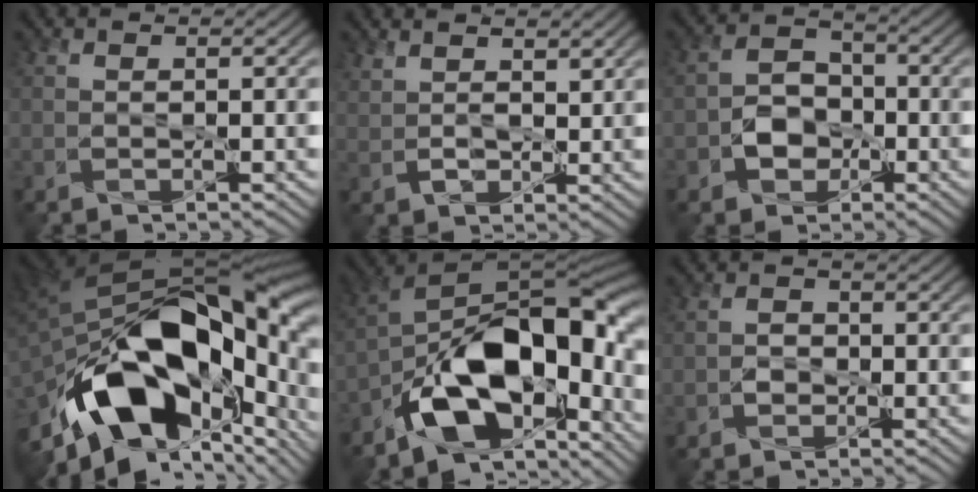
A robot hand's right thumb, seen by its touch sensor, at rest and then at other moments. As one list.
[{"total": 3.7, "force": [2.4, 2.0, 2.1], "torque": [-0.052, -0.002, 0.051]}, {"total": 4.6, "force": [-1.7, 3.7, 2.1], "torque": [-0.030, 0.004, -0.034]}, {"total": 20.3, "force": [-5.6, 12.8, 14.7], "torque": [-0.294, -0.030, -0.074]}, {"total": 16.7, "force": [-7.5, 8.8, 12.0], "torque": [-0.184, -0.018, -0.144]}, {"total": 1.7, "force": [-0.8, 1.4, 0.6], "torque": [-0.010, -0.001, -0.016]}]